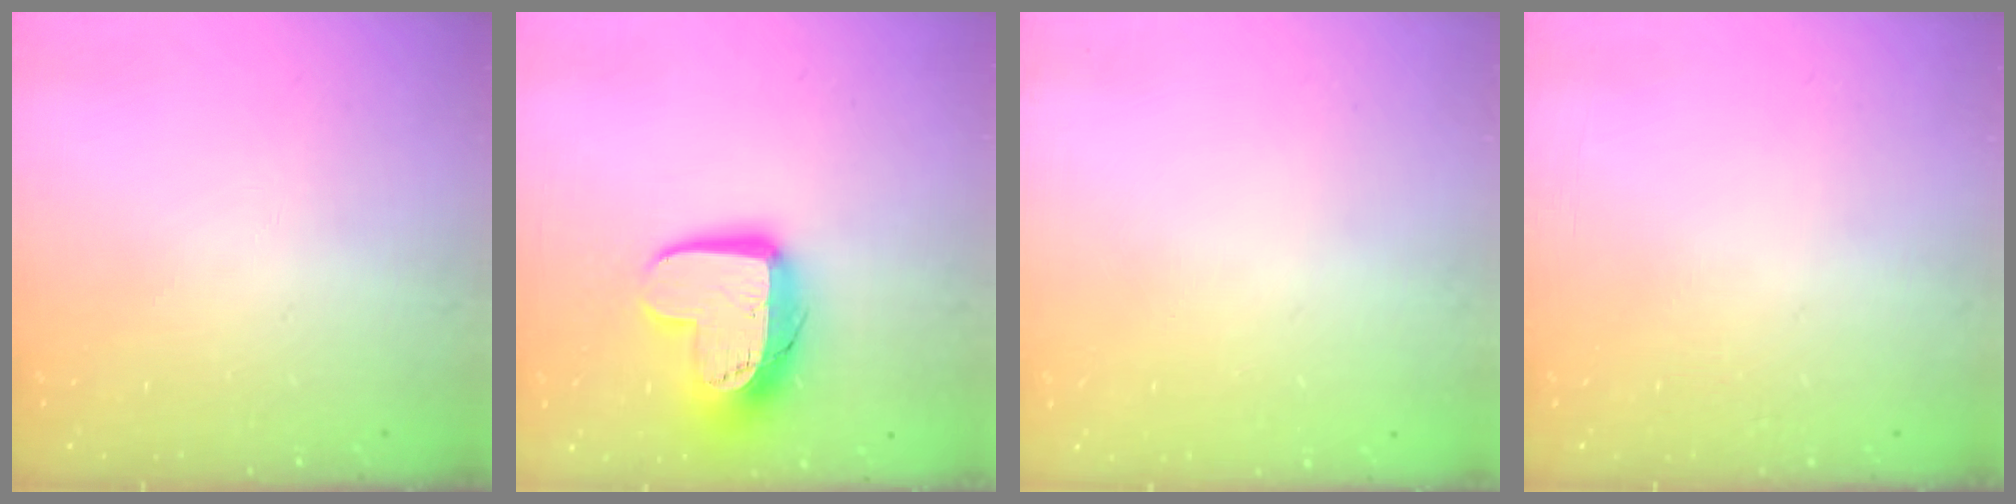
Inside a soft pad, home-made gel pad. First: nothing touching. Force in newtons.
{"total": 13.9, "press": 13.9, "slide": 1.0}
{"total": 0.0}
{"total": 0.0}